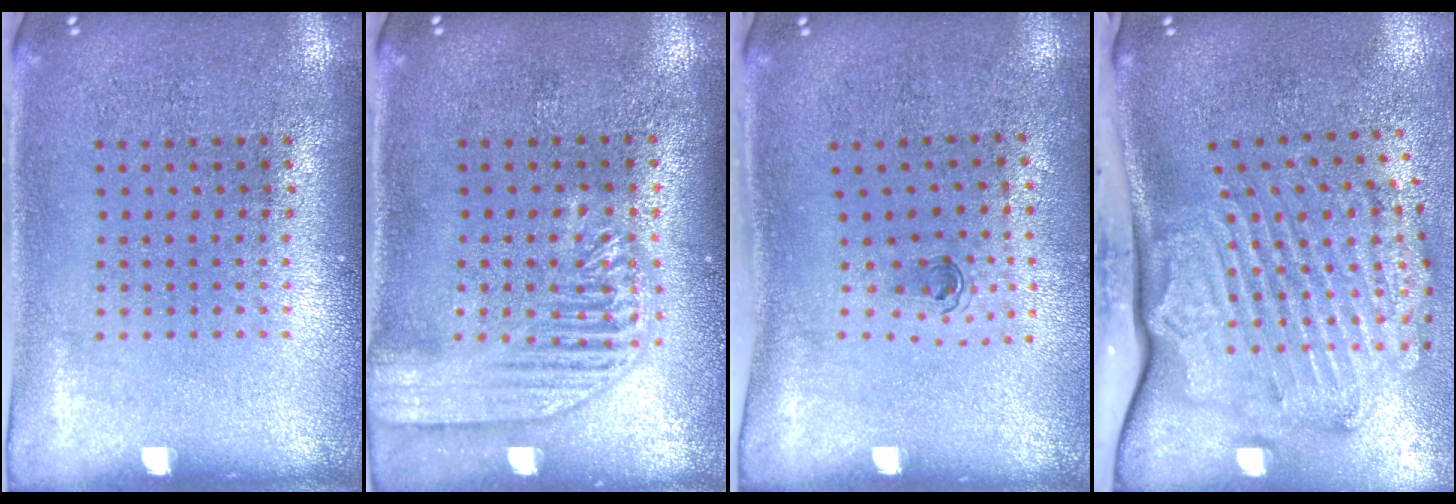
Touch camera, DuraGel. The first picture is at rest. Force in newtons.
{"total": 1.9, "press": 1.8, "slide": 0.2}
{"total": 0.7, "press": 0.4, "slide": 0.6}
{"total": 2.8, "press": 2.2, "slide": 1.7}